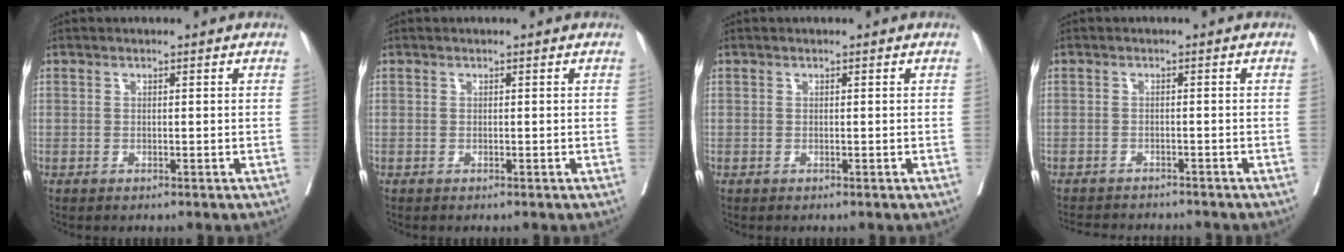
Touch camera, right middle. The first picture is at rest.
{"total": 0.0}
{"total": 0.0}
{"total": 8.1, "force": [-7.7, 1.4, 2.1], "torque": [-0.029, -0.003, -0.104]}